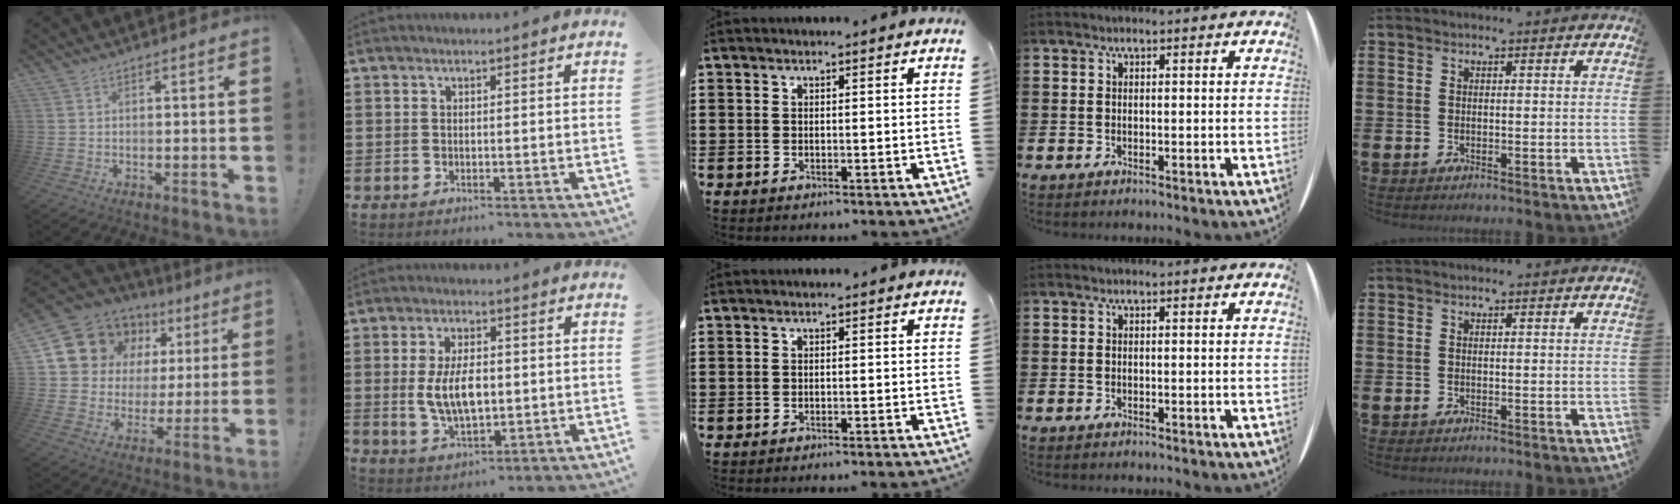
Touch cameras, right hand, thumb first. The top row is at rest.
{"thumb": {"total": 12.9, "force": [7.7, 9.6, 3.7], "torque": [-0.062, -0.052, 0.160]}, "index": {"total": 7.6, "force": [0.1, 3.9, 6.5], "torque": [-0.136, -0.001, -0.005]}, "middle": {"total": 0.6, "force": [-0.6, -0.1, 0.2], "torque": [-0.004, -0.001, -0.013]}}